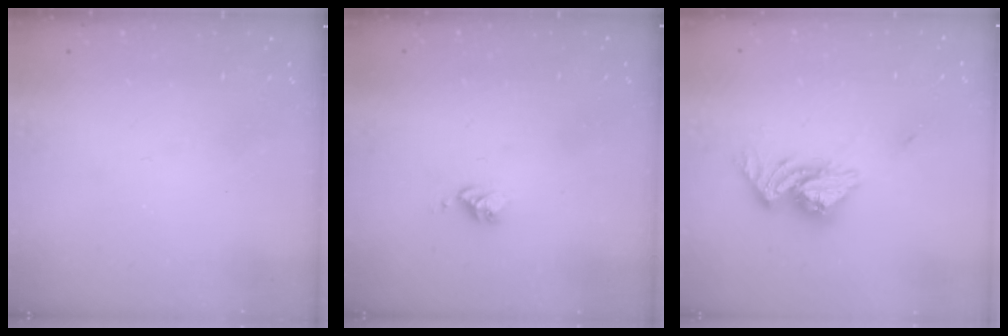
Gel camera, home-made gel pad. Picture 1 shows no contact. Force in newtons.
{"total": 4.3, "press": 4.2, "slide": 0.5}
{"total": 12.5, "press": 12.5, "slide": 1.3}